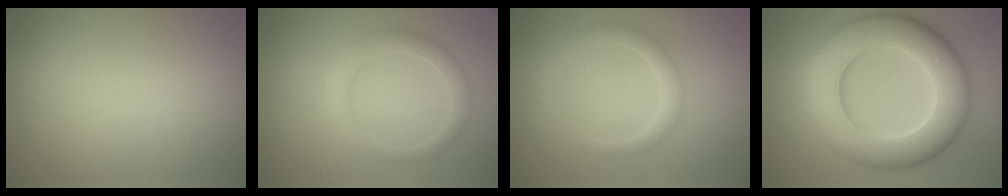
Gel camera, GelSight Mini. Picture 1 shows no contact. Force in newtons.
{"total": 2.3, "press": 2.3, "slide": 0.1}
{"total": 2.0, "press": 2.0, "slide": 0.1}
{"total": 11.3, "press": 11.3, "slide": 0.3}